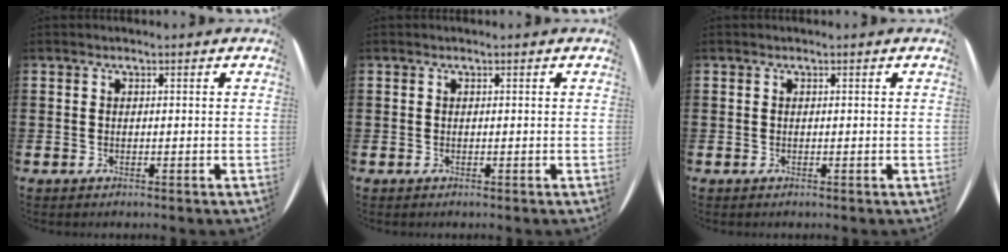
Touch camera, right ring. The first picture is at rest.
{"total": 0.0}
{"total": 0.0}